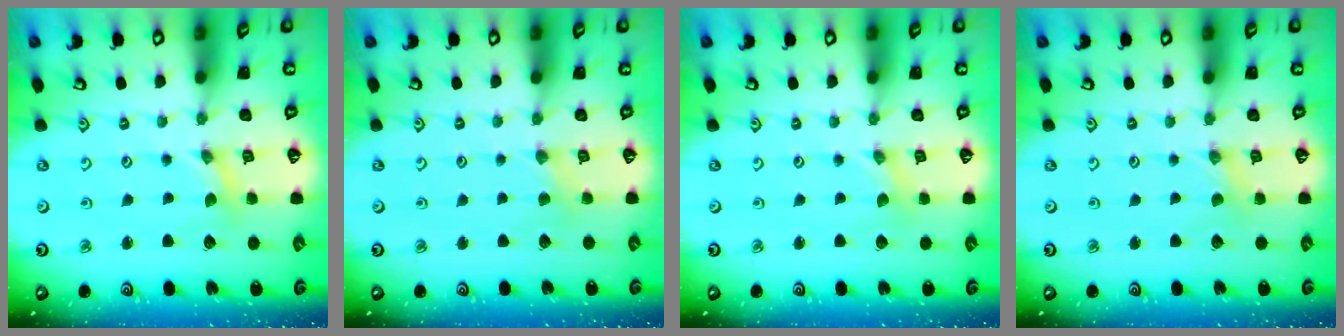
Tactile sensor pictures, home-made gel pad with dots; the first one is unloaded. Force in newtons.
{"total": 2.0, "press": 2.0, "slide": 0.4}
{"total": 0.0}
{"total": 1.1, "press": 1.1, "slide": 0.2}